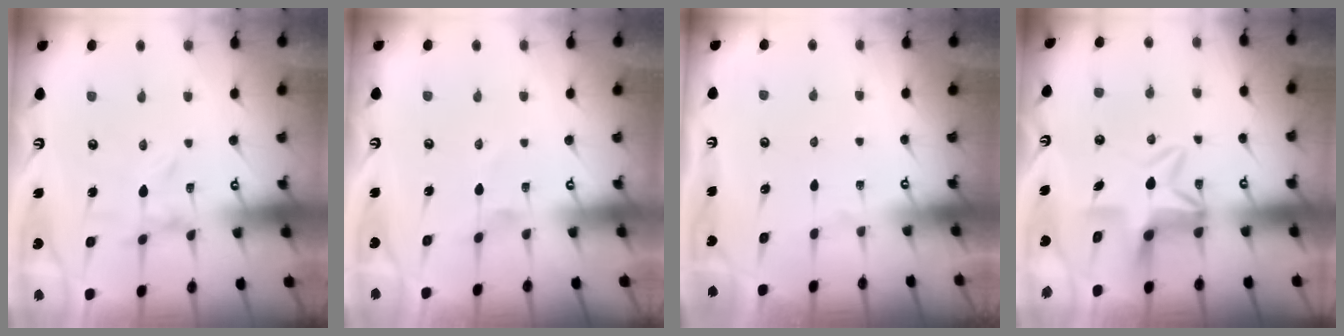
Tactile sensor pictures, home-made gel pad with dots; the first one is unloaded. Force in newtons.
{"total": 0.0}
{"total": 0.0}
{"total": 7.5, "press": 7.4, "slide": 1.2}